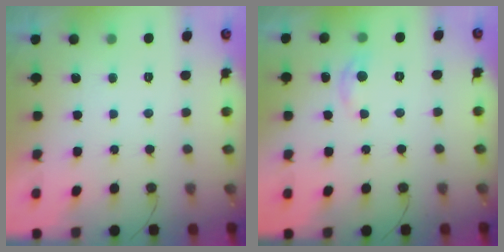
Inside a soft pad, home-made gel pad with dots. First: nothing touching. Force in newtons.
{"total": 6.1, "press": 6.0, "slide": 0.9}